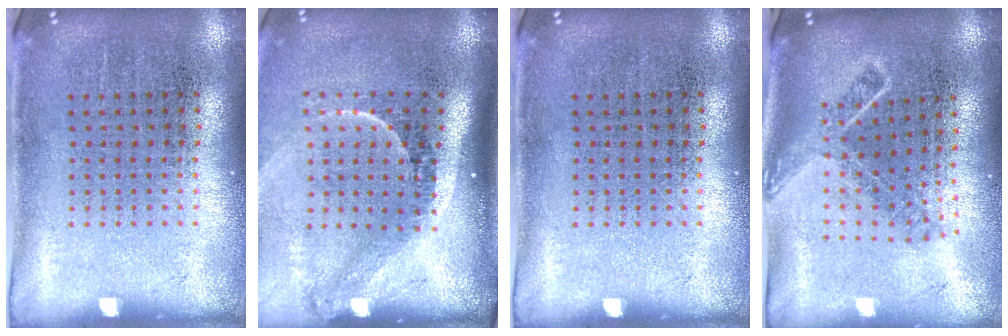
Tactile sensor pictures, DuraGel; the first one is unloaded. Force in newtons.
{"total": 2.3, "press": 1.4, "slide": 1.8}
{"total": 0.0}
{"total": 1.7, "press": 1.2, "slide": 1.1}